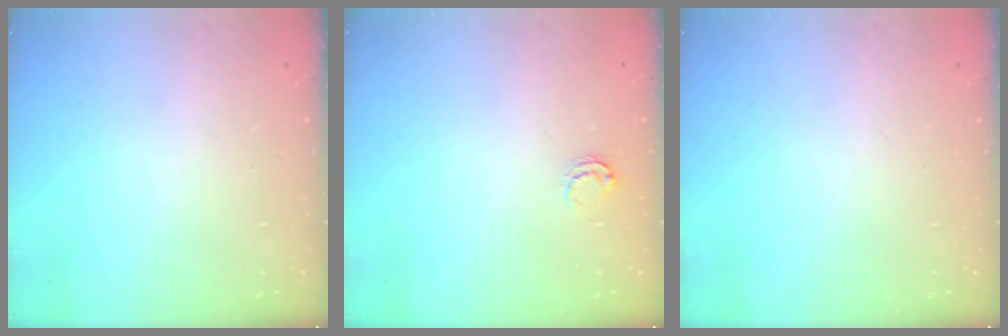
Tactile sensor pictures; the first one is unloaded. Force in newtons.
{"total": 3.9, "press": 3.9, "slide": 0.2}
{"total": 0.0}